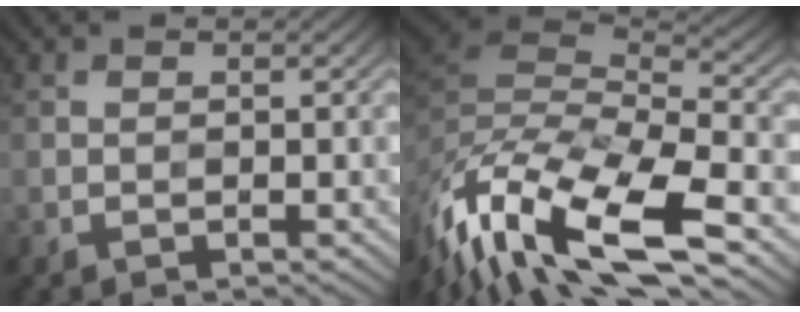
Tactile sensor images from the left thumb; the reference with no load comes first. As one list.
[{"total": 16.4, "force": [-9.0, 6.0, 12.4], "torque": [-0.307, -0.029, -0.149]}]